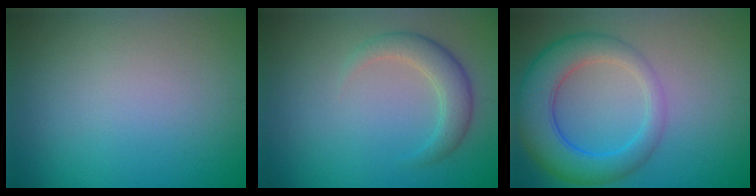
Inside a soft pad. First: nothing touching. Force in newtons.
{"total": 2.7, "press": 2.7, "slide": 0.2}
{"total": 6.4, "press": 6.4, "slide": 0.3}